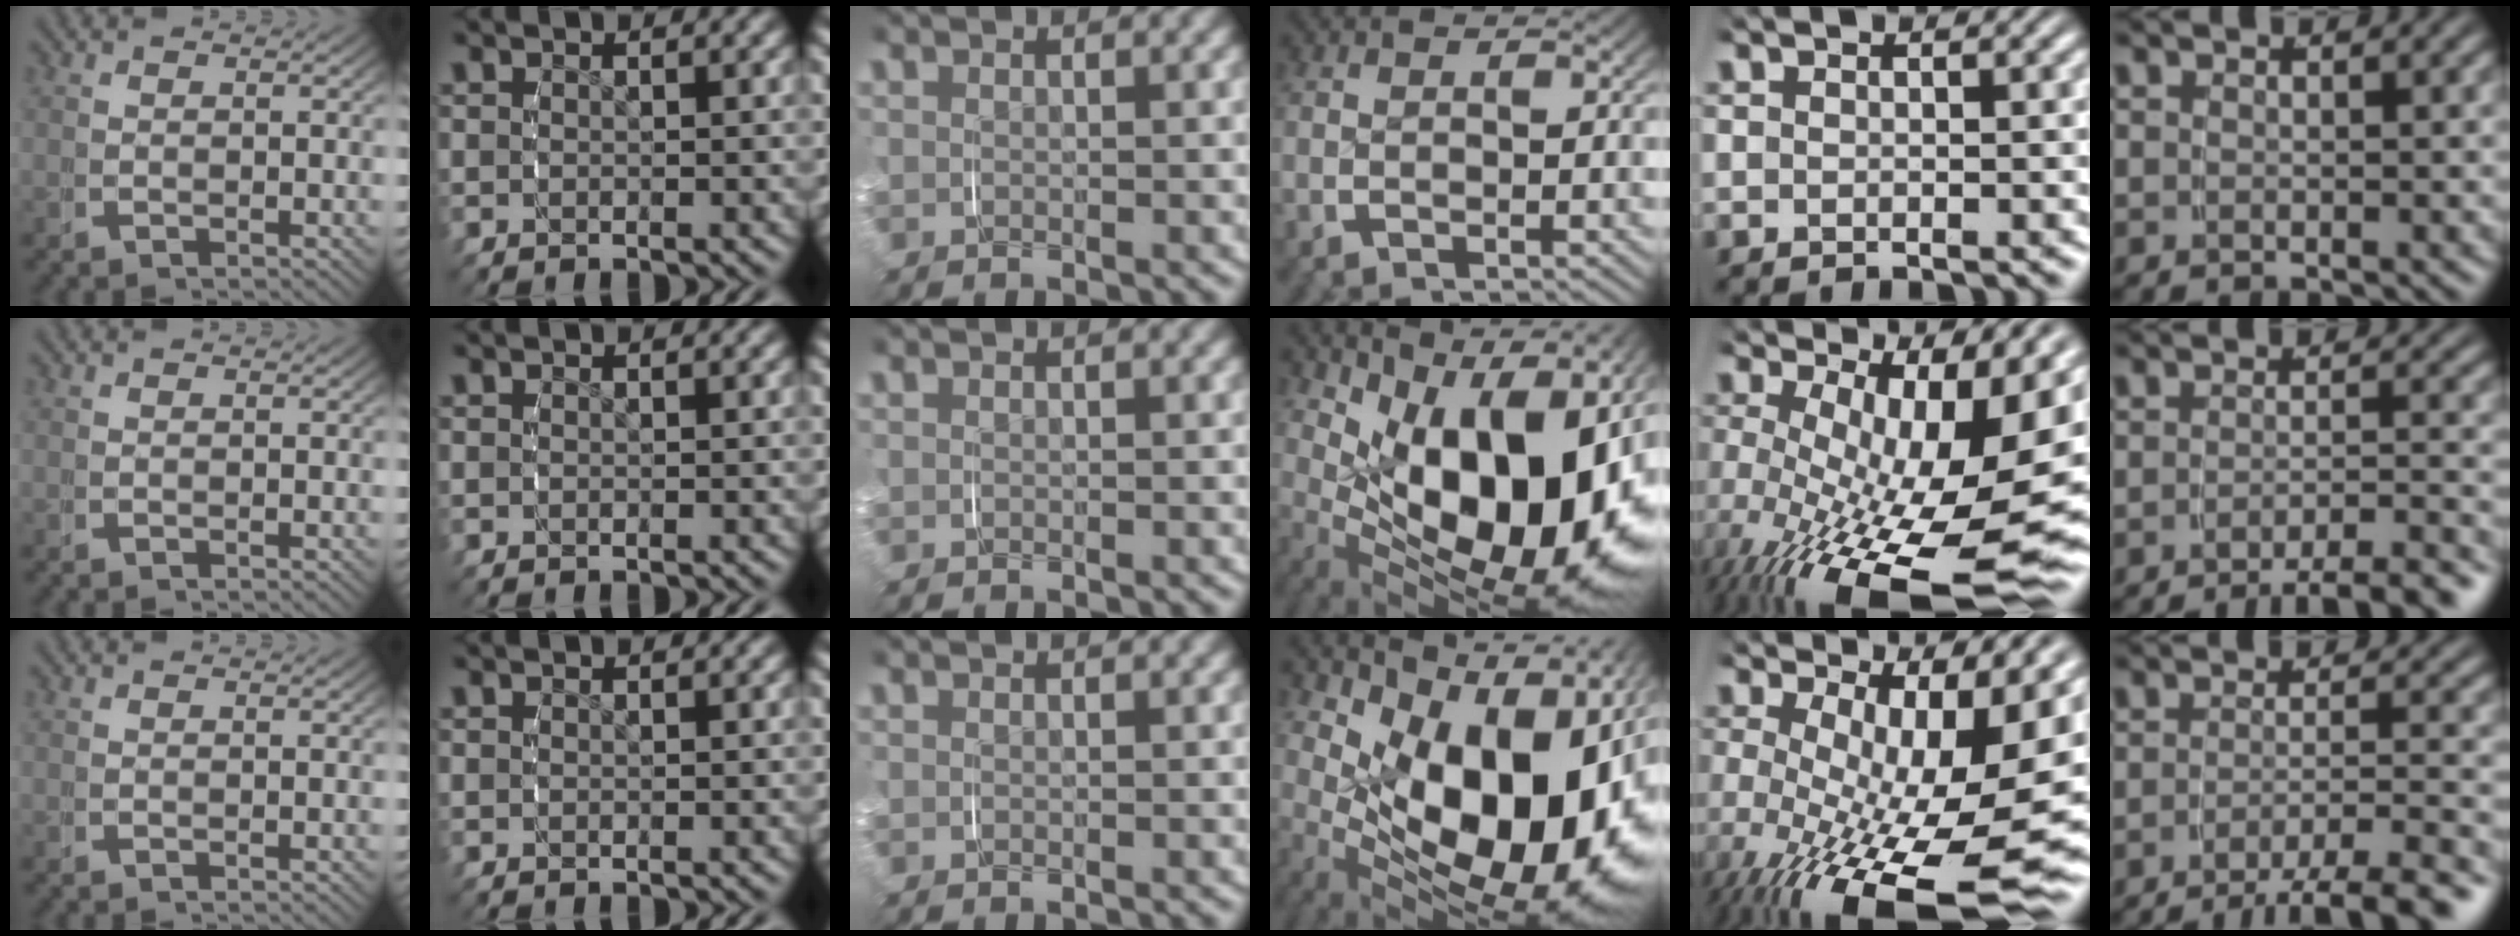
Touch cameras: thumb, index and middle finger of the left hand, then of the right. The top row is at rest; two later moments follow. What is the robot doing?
{"motion": "grasp_and_lifting", "object": "plastic wrap"}